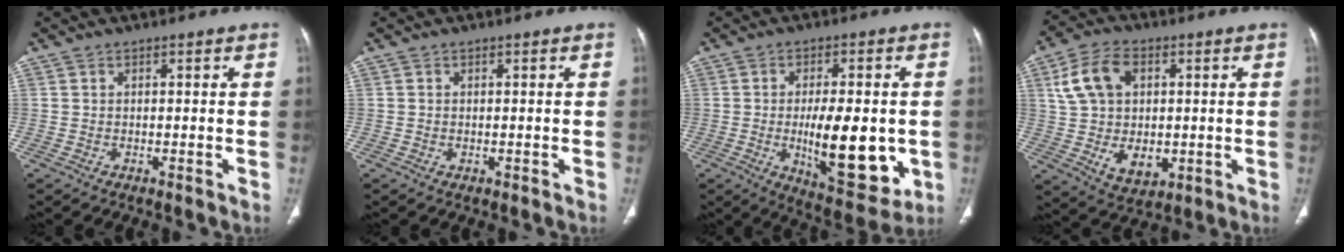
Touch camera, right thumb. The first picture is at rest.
{"total": 0.0}
{"total": 16.6, "force": [-2.4, 6.8, 14.9], "torque": [-0.197, -0.018, -0.024]}
{"total": 14.2, "force": [1.5, 10.0, 9.9], "torque": [-0.148, 0.002, 0.037]}